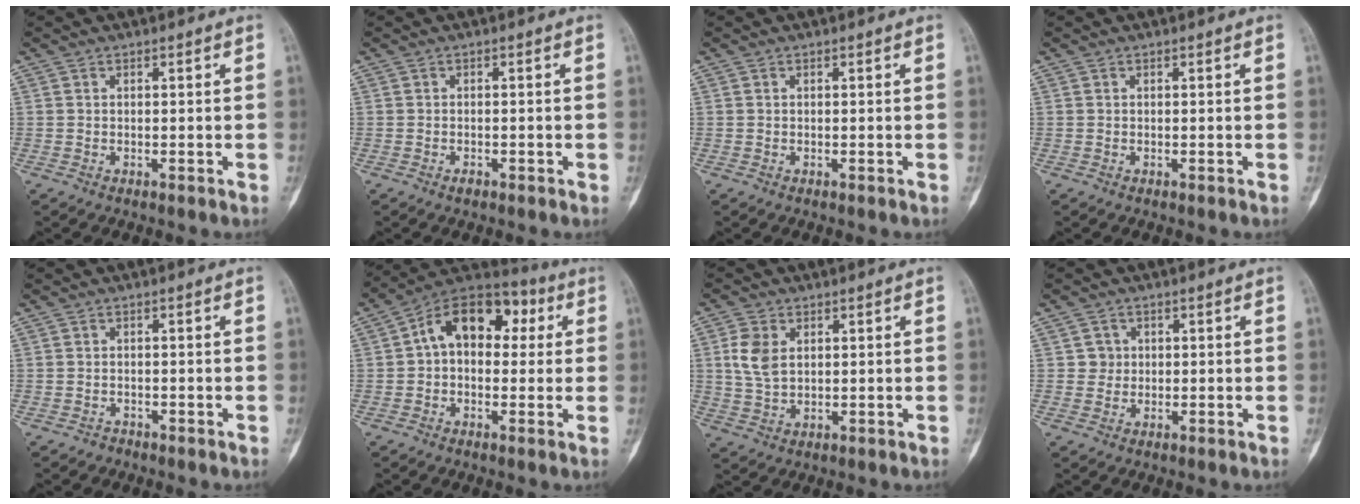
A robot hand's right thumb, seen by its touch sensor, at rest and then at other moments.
{"total": 1.0, "force": [-0.6, 0.6, 0.4], "torque": [-0.001, 0.004, -0.011]}
{"total": 0.0}
{"total": 0.0}
{"total": 1.0, "force": [-0.8, 0.6, -0.3], "torque": [0.006, 0.004, -0.019]}
{"total": 14.5, "force": [2.7, 9.7, 10.5], "torque": [-0.119, 0.039, 0.027]}
{"total": 6.4, "force": [1.5, 4.3, 4.5], "torque": [-0.084, 0.000, 0.034]}
{"total": 2.4, "force": [0.5, 2.4, 0.2], "torque": [0.020, 0.003, 0.004]}